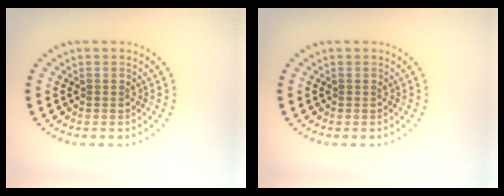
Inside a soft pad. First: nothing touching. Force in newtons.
{"total": 0.0}